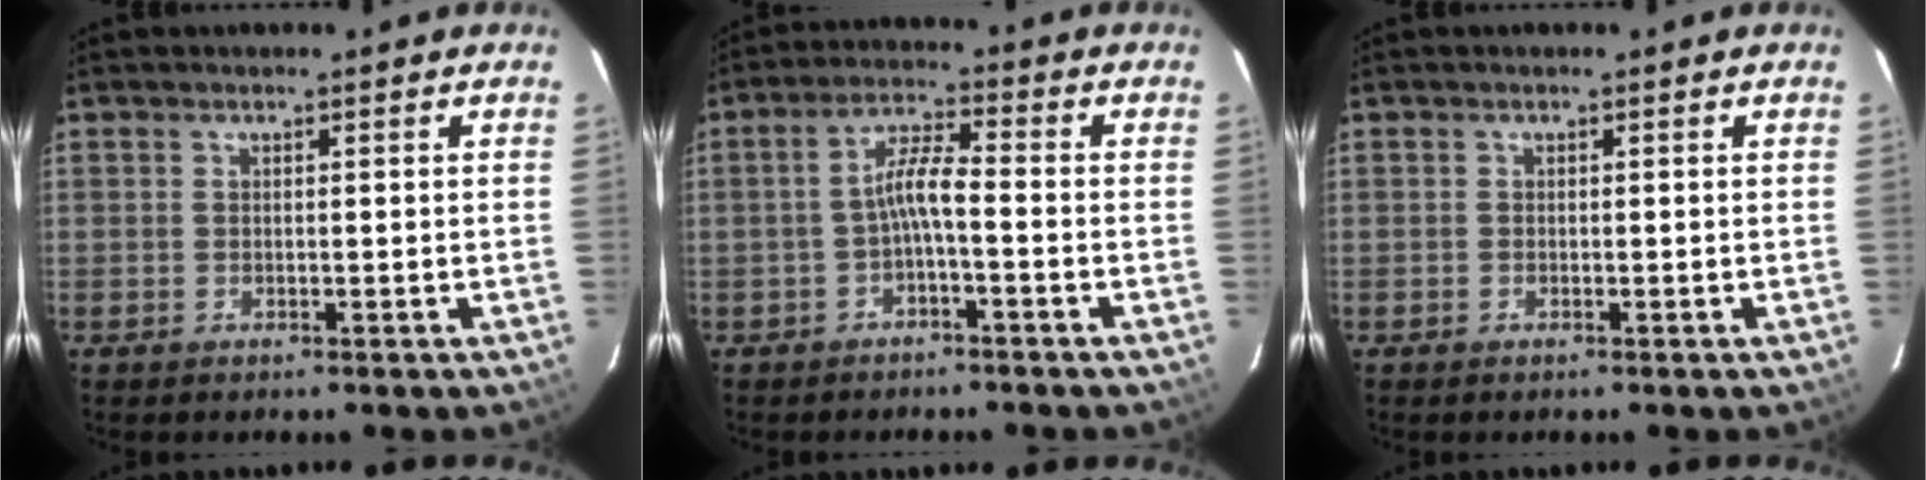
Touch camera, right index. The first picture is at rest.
{"total": 4.5, "force": [-1.8, 0.5, 4.1], "torque": [-0.088, 0.013, -0.033]}
{"total": 0.0}